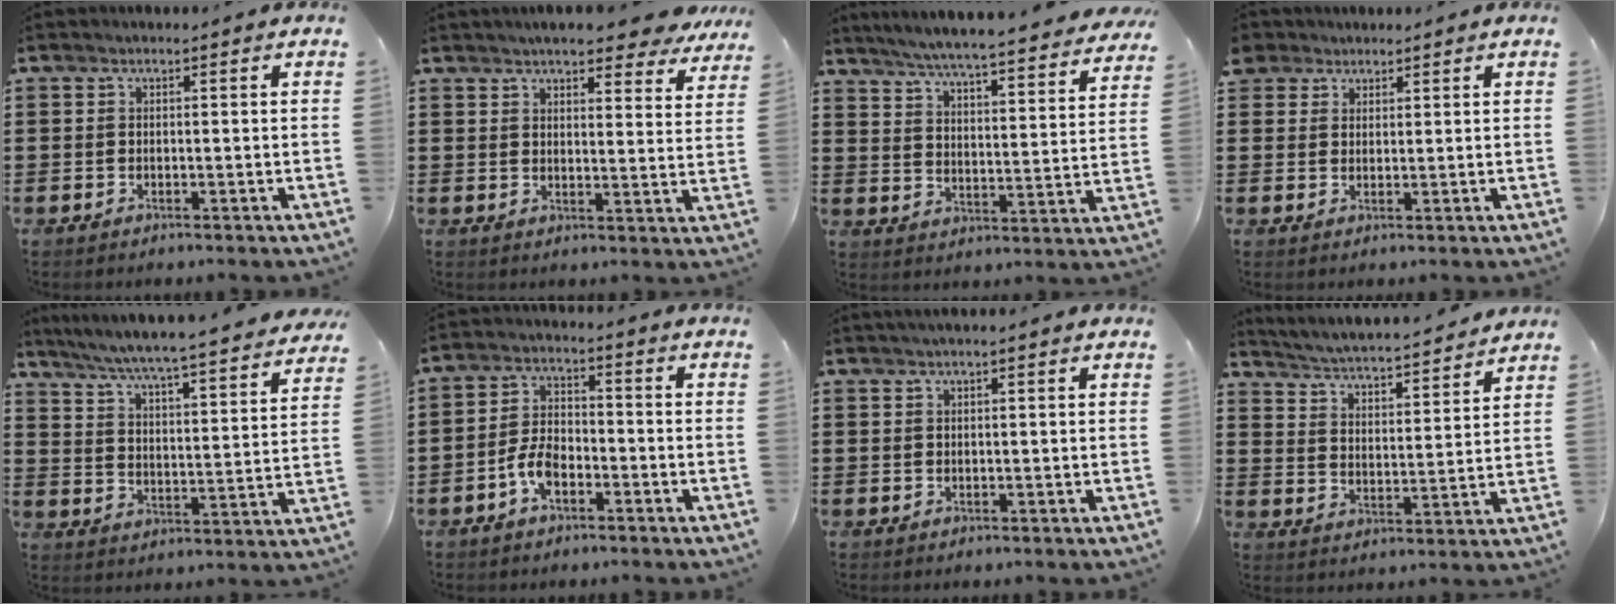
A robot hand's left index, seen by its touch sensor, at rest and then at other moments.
{"total": 6.1, "force": [5.6, 0.4, 2.4], "torque": [-0.056, -0.019, 0.098]}
{"total": 5.2, "force": [4.9, -0.5, 1.5], "torque": [-0.056, -0.041, 0.080]}
{"total": 2.7, "force": [1.9, 1.9, 0.0], "torque": [-0.005, 0.008, 0.035]}
{"total": 4.9, "force": [4.5, -0.8, 1.6], "torque": [-0.055, -0.046, 0.067]}
{"total": 5.1, "force": [-2.6, 2.6, 3.5], "torque": [-0.088, 0.003, -0.057]}
{"total": 0.8, "force": [0.5, 0.0, 0.7], "torque": [-0.013, 0.002, 0.009]}
{"total": 3.5, "force": [3.4, -0.5, 0.4], "torque": [-0.029, -0.035, 0.050]}